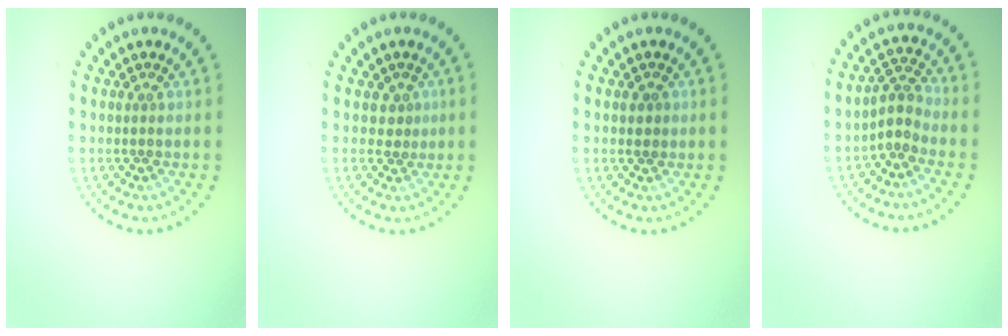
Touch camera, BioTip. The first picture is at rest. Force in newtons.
{"total": 1.0, "press": 0.8, "slide": 0.7}
{"total": 0.9, "press": 0.9, "slide": 0.1}
{"total": 2.2, "press": 1.7, "slide": 1.3}